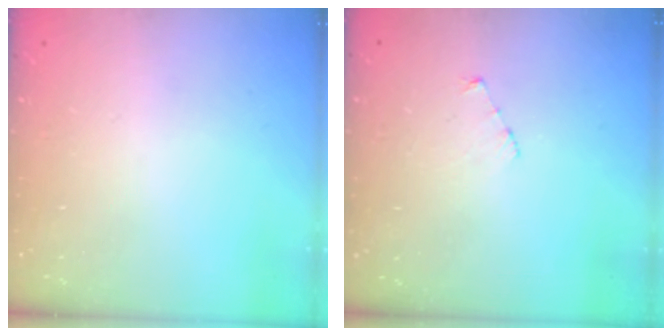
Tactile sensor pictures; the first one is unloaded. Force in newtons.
{"total": 2.6, "press": 2.6, "slide": 0.3}